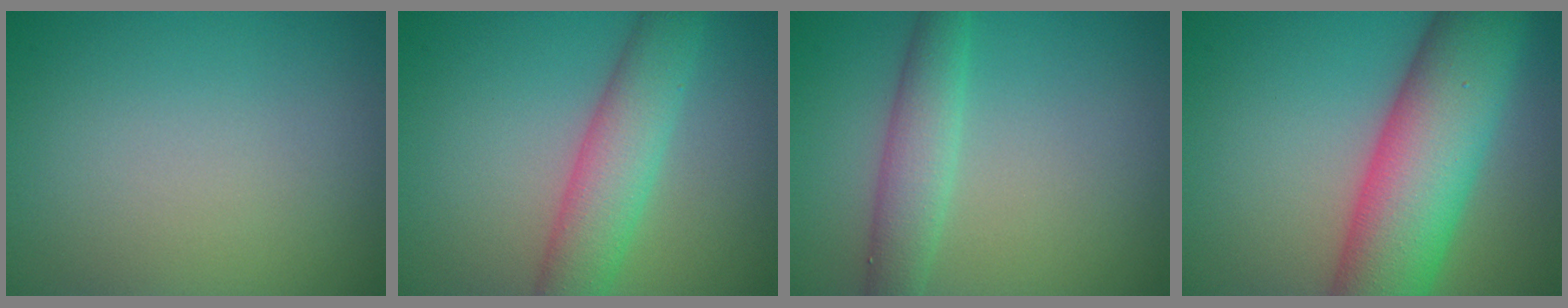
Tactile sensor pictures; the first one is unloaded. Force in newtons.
{"total": 4.9, "press": 4.9, "slide": 0.0}
{"total": 3.3, "press": 3.3, "slide": 0.1}
{"total": 11.3, "press": 11.2, "slide": 0.5}